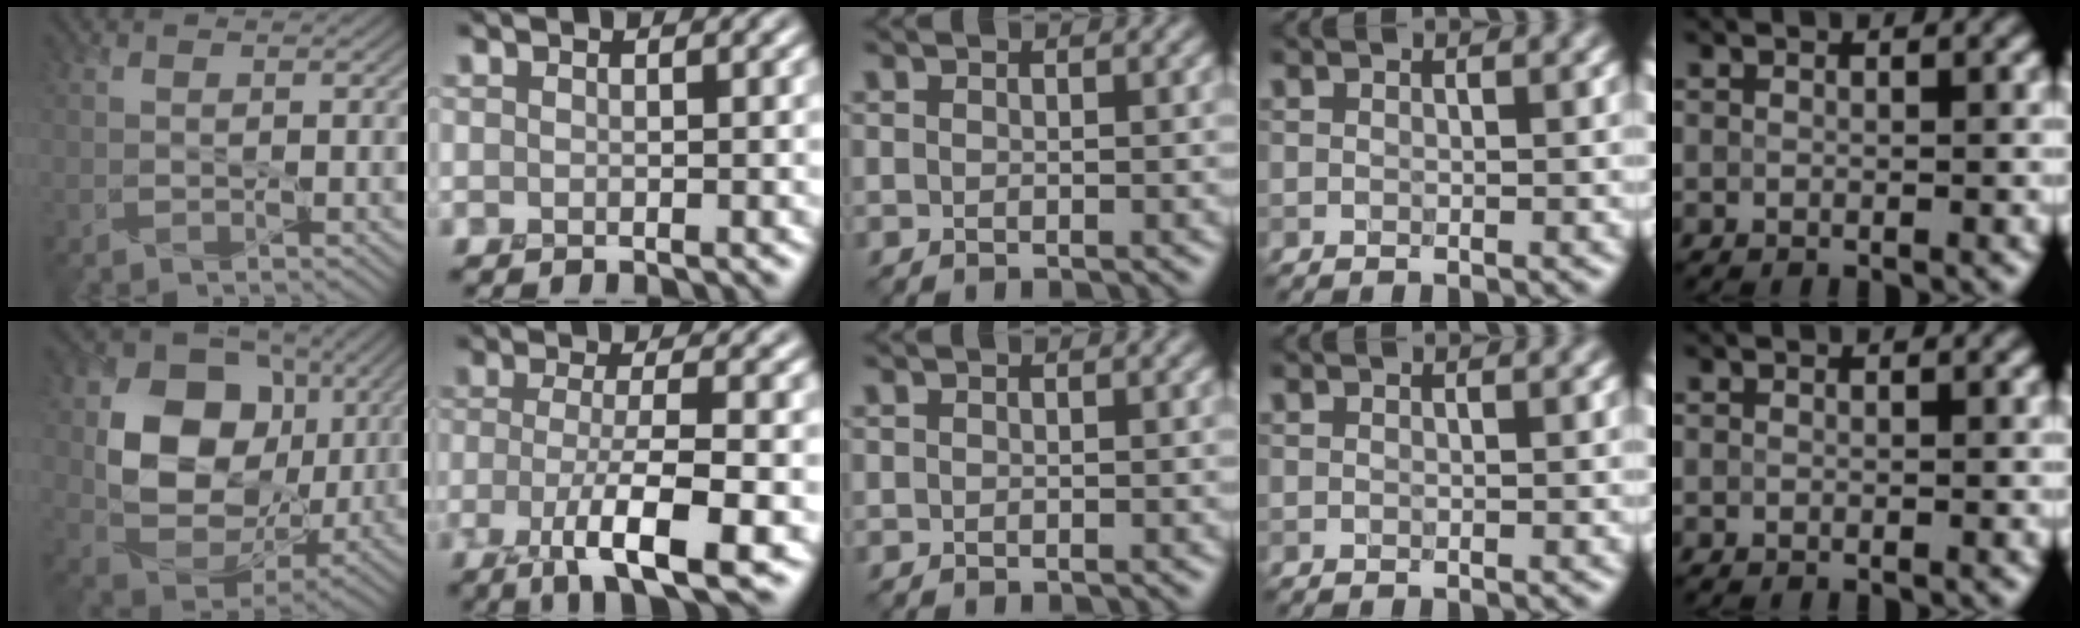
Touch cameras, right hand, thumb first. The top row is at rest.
{"thumb": {"total": 14.4, "force": [2.1, 11.4, 8.5], "torque": [-0.159, -0.006, 0.036]}, "index": {"total": 6.6, "force": [-2.5, 1.4, 6.0], "torque": [-0.100, 0.001, -0.049]}}